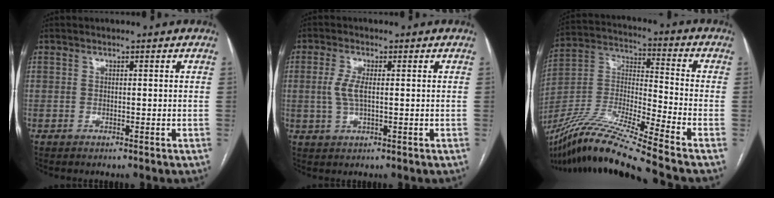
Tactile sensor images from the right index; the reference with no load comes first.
{"total": 3.7, "force": [0.2, 1.1, 3.5], "torque": [-0.082, -0.002, 0.006]}
{"total": 19.6, "force": [-16.2, -1.5, 11.0], "torque": [-0.241, -0.020, -0.304]}